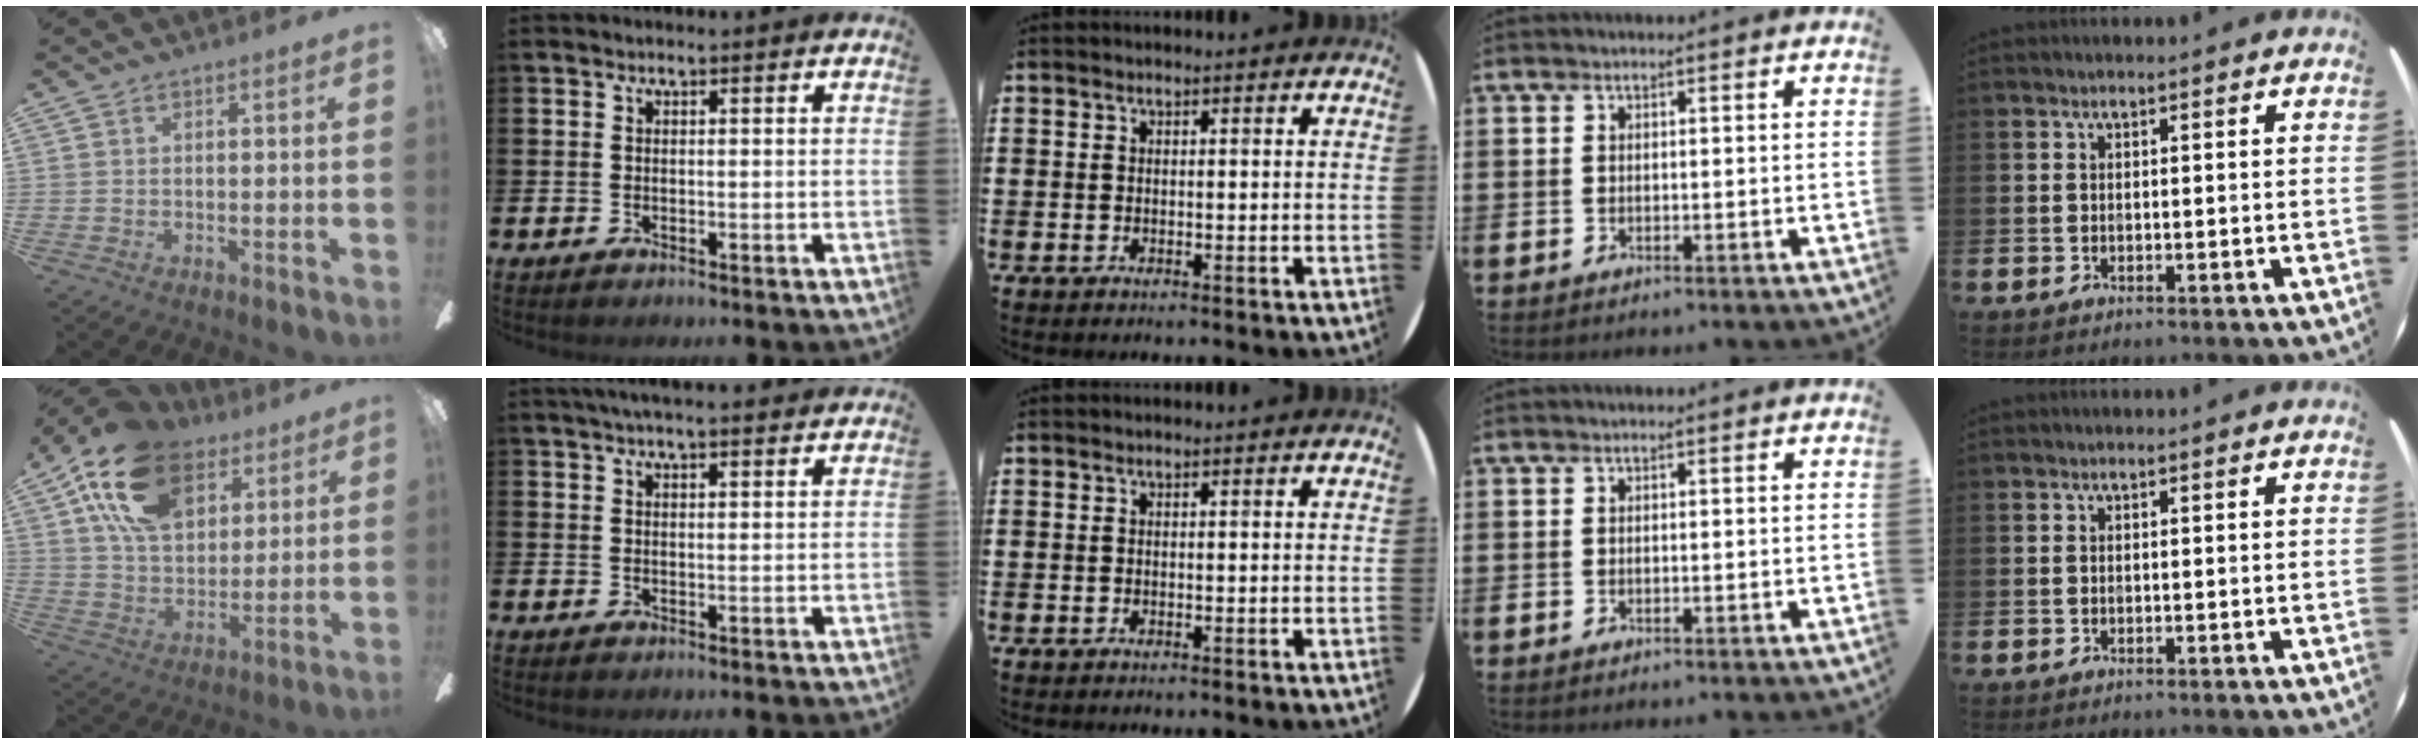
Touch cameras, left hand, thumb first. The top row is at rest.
{"thumb": {"total": 19.9, "force": [10.5, 12.6, 11.2], "torque": [-0.202, -0.031, 0.192]}, "index": {"total": 2.4, "force": [2.0, 0.2, 1.3], "torque": [-0.015, -0.004, 0.033]}}